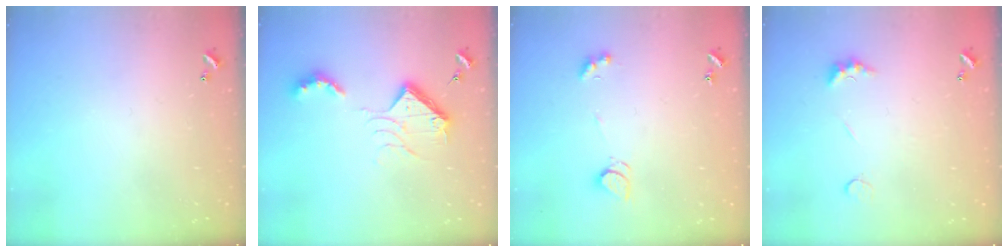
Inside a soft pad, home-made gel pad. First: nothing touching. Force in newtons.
{"total": 12.0, "press": 12.0, "slide": 0.4}
{"total": 2.2, "press": 2.2, "slide": 0.4}
{"total": 2.5, "press": 2.4, "slide": 0.7}